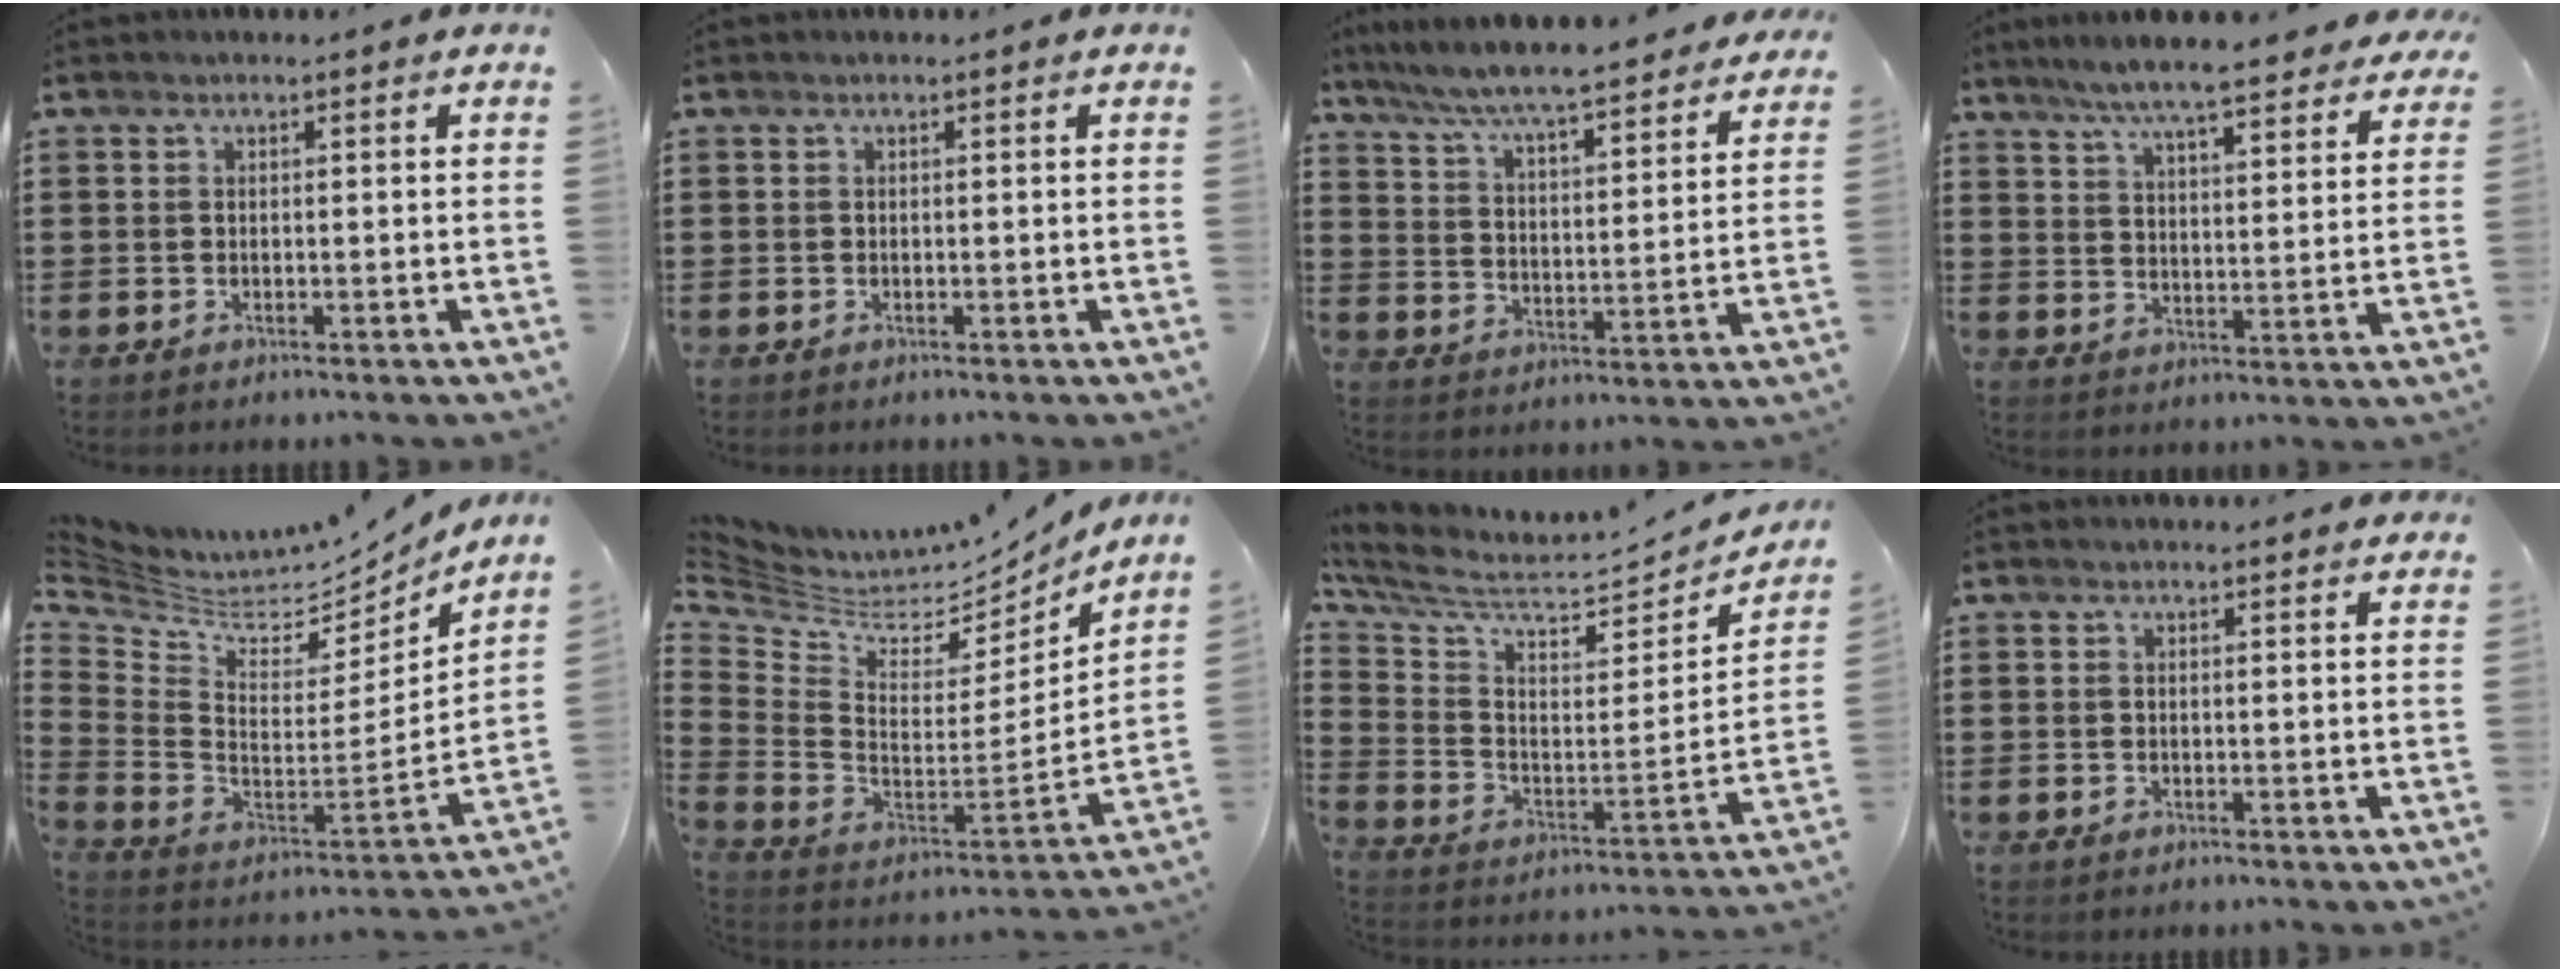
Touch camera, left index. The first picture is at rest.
{"total": 0.0}
{"total": 6.8, "force": [6.4, -0.1, 2.2], "torque": [-0.072, -0.043, 0.109]}
{"total": 7.2, "force": [6.6, 0.0, 3.0], "torque": [-0.084, -0.030, 0.115]}
{"total": 4.9, "force": [4.3, 1.8, 1.4], "torque": [-0.058, -0.048, 0.072]}
{"total": 4.8, "force": [4.1, 2.0, 1.5], "torque": [-0.059, -0.048, 0.068]}
{"total": 5.4, "force": [4.5, 1.4, 2.6], "torque": [-0.078, -0.052, 0.074]}
{"total": 1.0, "force": [1.0, 0.1, 0.2], "torque": [-0.006, -0.001, 0.019]}